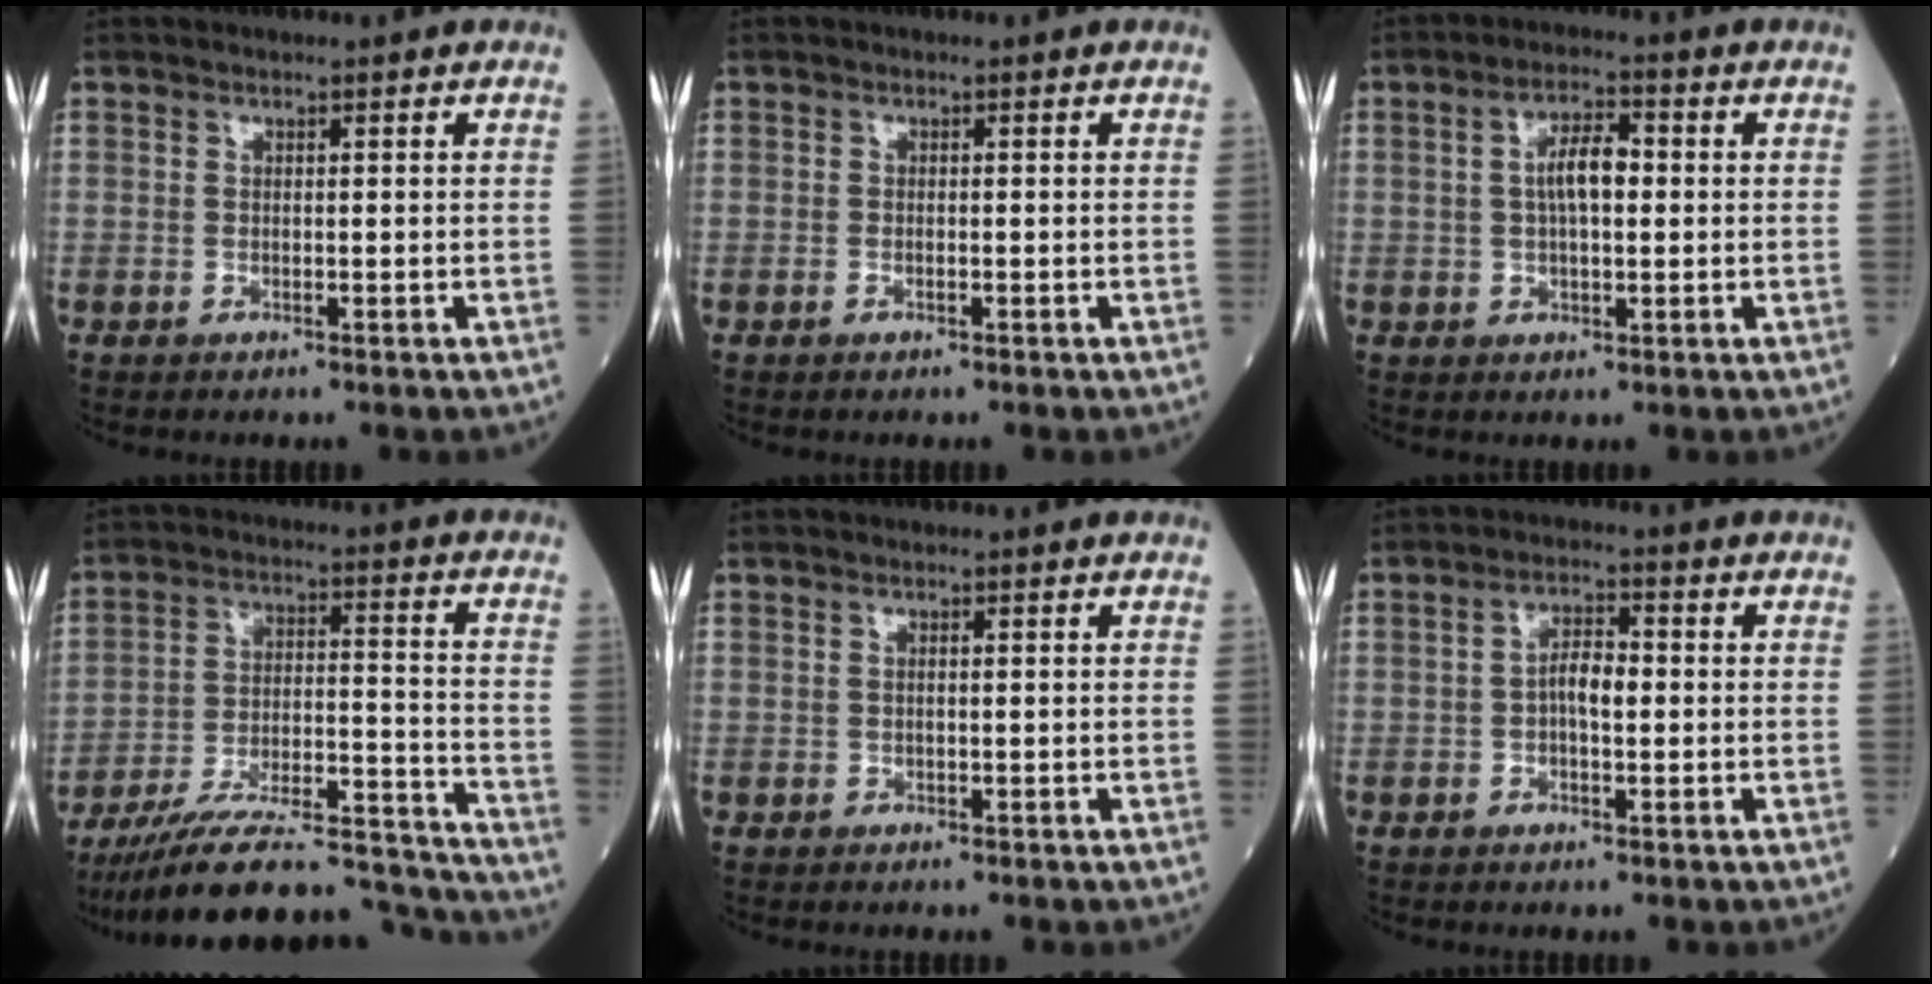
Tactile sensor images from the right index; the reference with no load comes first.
{"total": 1.0, "force": [-0.4, 0.4, 0.8], "torque": [-0.017, -0.001, -0.007]}
{"total": 5.8, "force": [0.6, 2.1, 5.3], "torque": [-0.101, 0.012, 0.008]}
{"total": 21.6, "force": [-20.0, 2.1, 7.9], "torque": [-0.106, 0.015, -0.311]}
{"total": 0.5, "force": [0.1, 0.1, 0.5], "torque": [-0.013, 0.000, 0.000]}
{"total": 4.0, "force": [-0.3, 1.5, 3.7], "torque": [-0.068, 0.011, -0.008]}